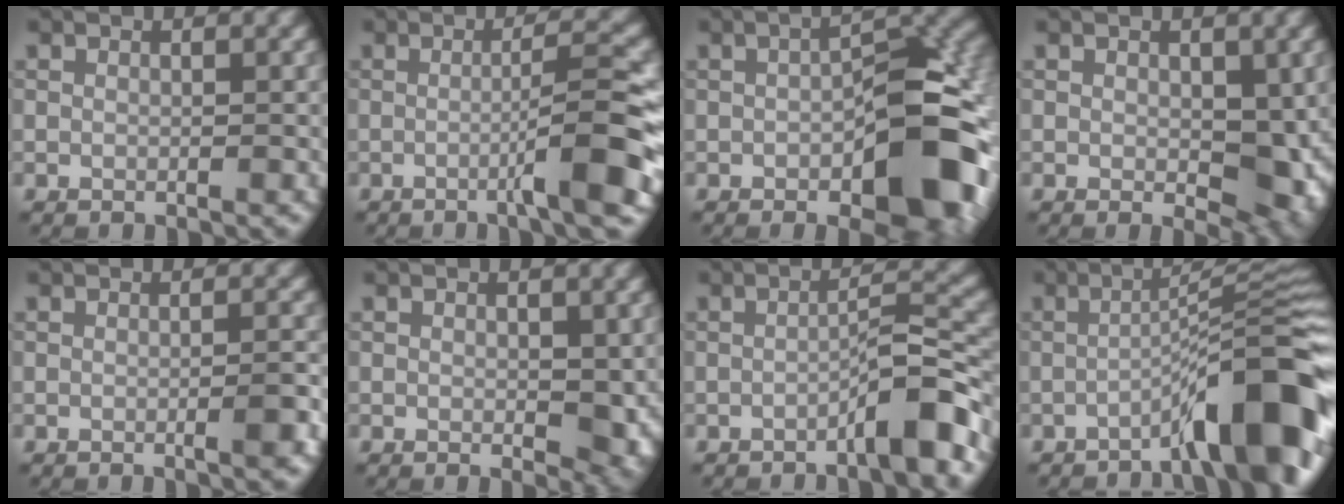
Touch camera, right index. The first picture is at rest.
{"total": 6.5, "force": [-1.9, 0.7, 6.2], "torque": [-0.084, 0.014, -0.041]}
{"total": 10.8, "force": [-3.1, 4.9, 9.2], "torque": [-0.113, 0.011, -0.050]}
{"total": 5.1, "force": [0.2, 2.8, 4.2], "torque": [-0.060, -0.011, 0.009]}
{"total": 2.2, "force": [-0.6, 0.4, 2.1], "torque": [-0.024, 0.005, -0.012]}
{"total": 3.5, "force": [0.0, 1.8, 3.0], "torque": [-0.035, -0.006, 0.005]}
{"total": 4.5, "force": [-2.7, 0.5, 3.6], "torque": [-0.052, 0.020, -0.050]}
{"total": 10.8, "force": [-5.7, 1.7, 9.0], "torque": [-0.118, 0.026, -0.092]}